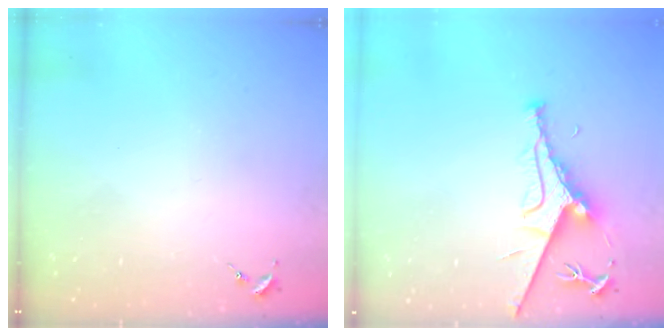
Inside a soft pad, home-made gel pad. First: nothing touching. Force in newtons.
{"total": 8.0, "press": 8.0, "slide": 1.0}